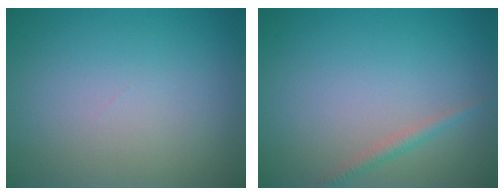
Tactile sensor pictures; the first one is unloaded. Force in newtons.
{"total": 1.1, "press": 1.1, "slide": 0.0}